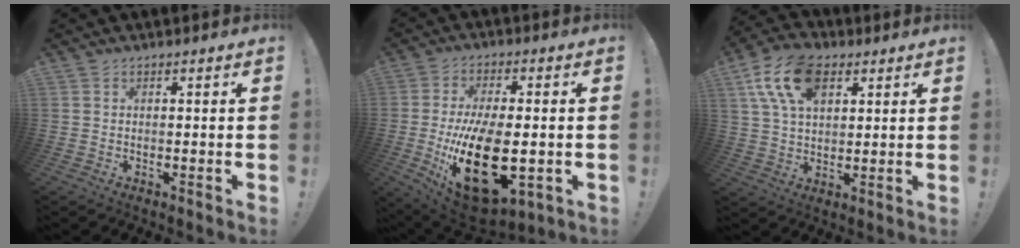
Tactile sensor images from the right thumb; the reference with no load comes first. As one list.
[{"total": 23.7, "force": [-4.1, 11.6, 20.2], "torque": [-0.369, -0.004, -0.052]}, {"total": 15.4, "force": [7.0, 9.1, 10.3], "torque": [-0.186, -0.015, 0.128]}]